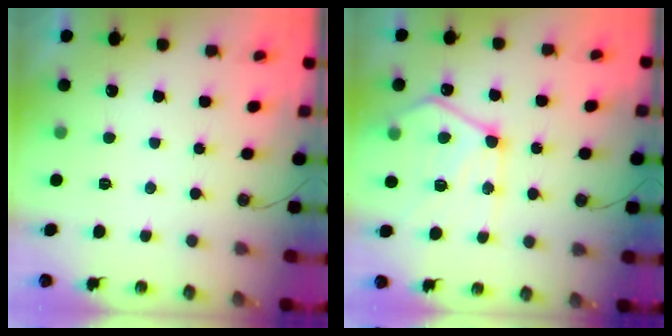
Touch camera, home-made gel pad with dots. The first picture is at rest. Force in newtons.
{"total": 15.6, "press": 15.5, "slide": 1.7}